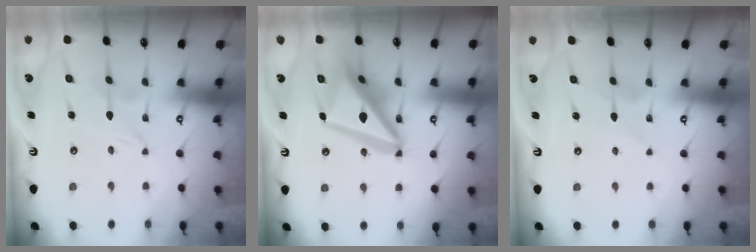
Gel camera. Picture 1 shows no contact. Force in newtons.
{"total": 19.7, "press": 19.6, "slide": 2.1}
{"total": 2.2, "press": 2.2, "slide": 0.3}